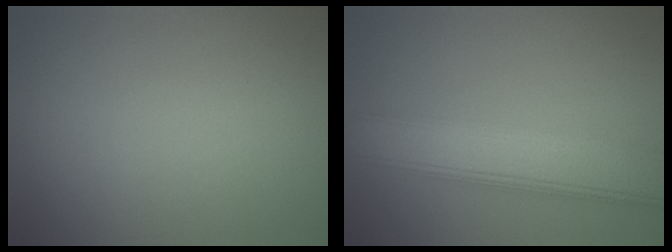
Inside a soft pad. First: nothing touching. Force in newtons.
{"total": 7.3, "press": 7.2, "slide": 0.7}